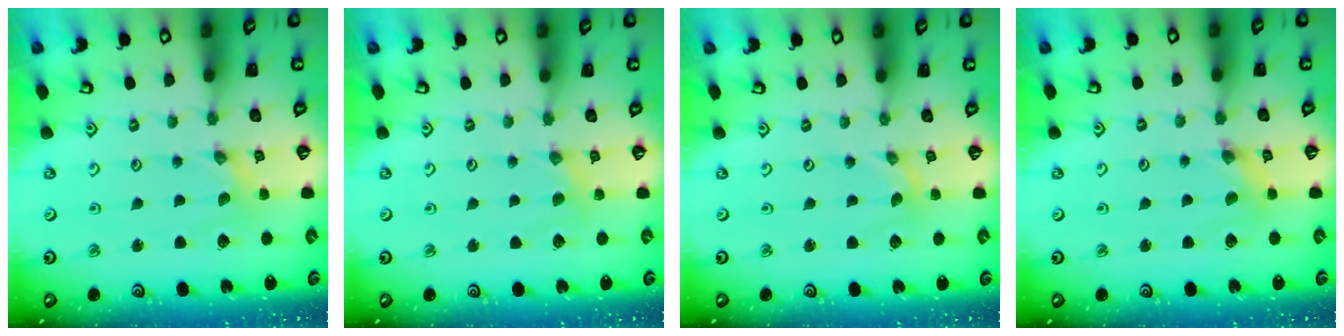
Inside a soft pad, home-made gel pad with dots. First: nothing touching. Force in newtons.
{"total": 2.9, "press": 2.8, "slide": 0.6}
{"total": 0.0}
{"total": 1.5, "press": 1.4, "slide": 0.3}